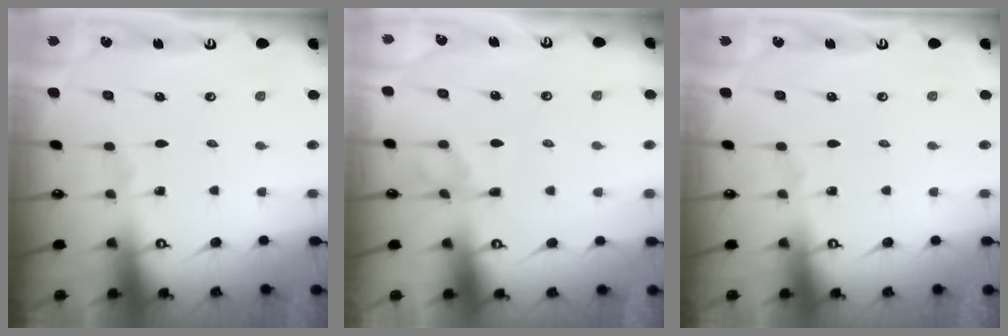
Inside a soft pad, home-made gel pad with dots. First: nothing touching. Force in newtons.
{"total": 1.6, "press": 1.0, "slide": 1.2}
{"total": 0.0}